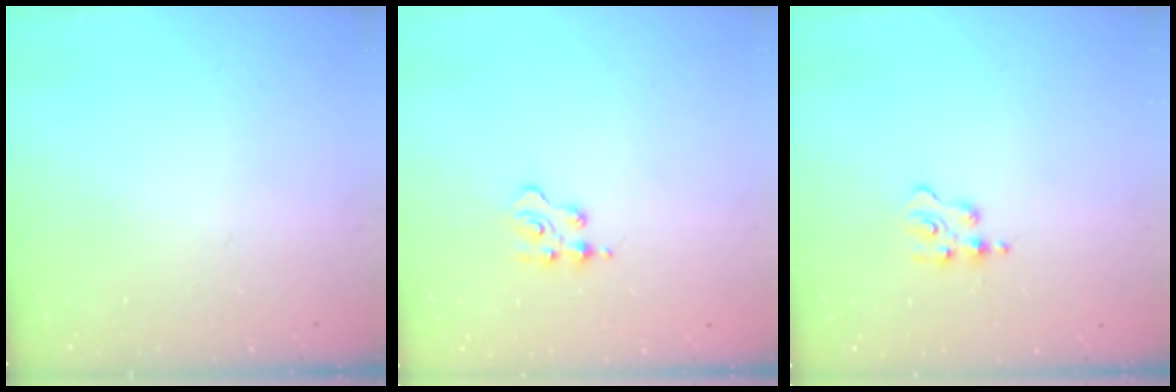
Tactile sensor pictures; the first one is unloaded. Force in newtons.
{"total": 2.4, "press": 2.4, "slide": 0.4}
{"total": 2.7, "press": 2.7, "slide": 0.5}